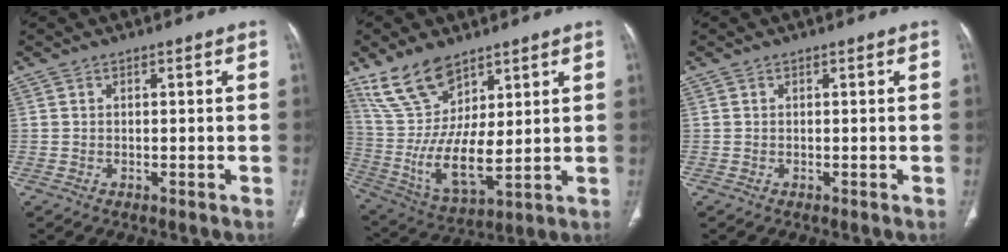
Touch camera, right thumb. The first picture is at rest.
{"total": 15.2, "force": [8.4, 6.9, 10.7], "torque": [-0.194, -0.040, 0.181]}
{"total": 0.0}